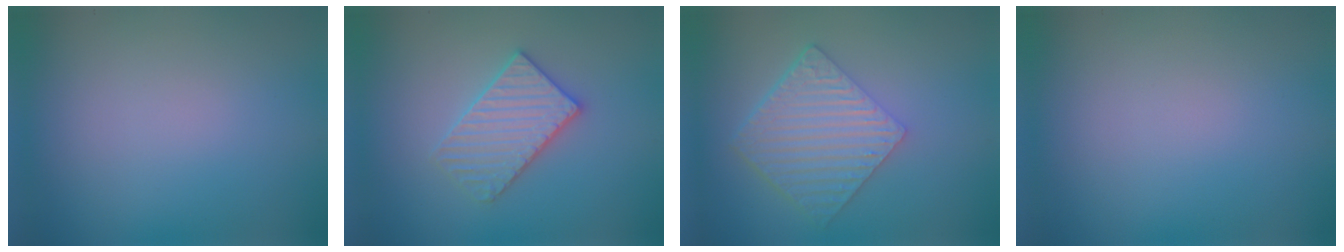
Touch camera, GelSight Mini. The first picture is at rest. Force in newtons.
{"total": 3.3, "press": 3.3, "slide": 0.6}
{"total": 6.1, "press": 4.2, "slide": 4.4}
{"total": 0.0}